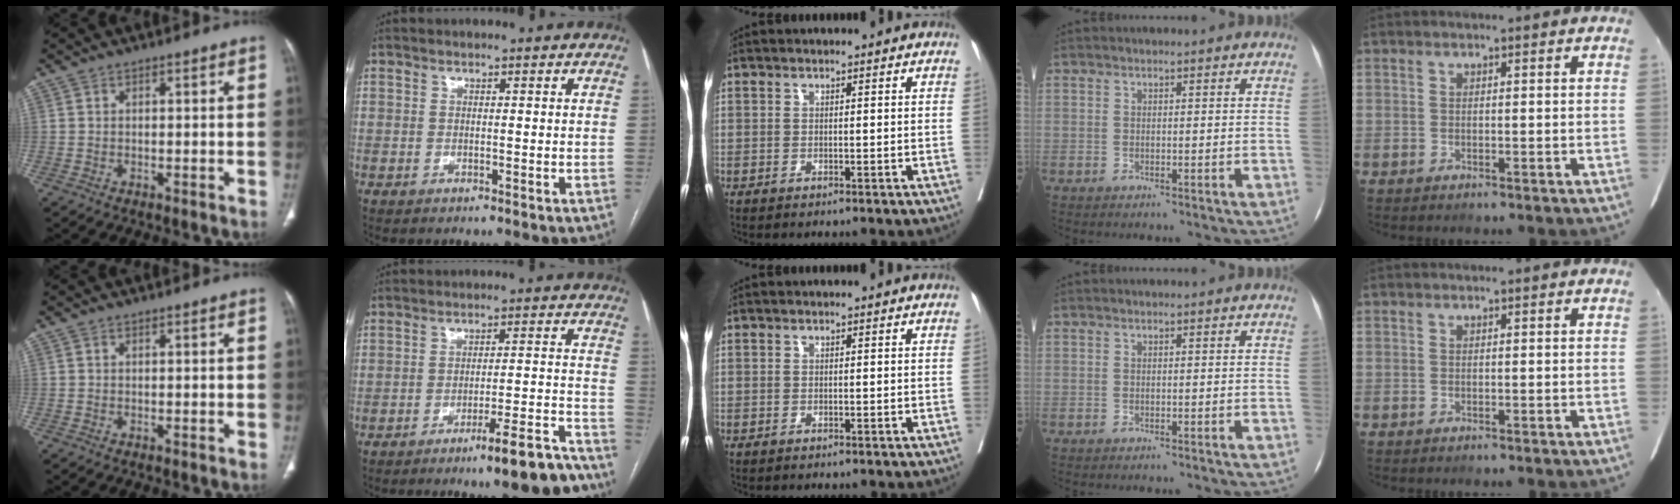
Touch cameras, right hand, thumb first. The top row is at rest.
{"index": {"total": 10.1, "force": [-7.8, 0.8, 6.4], "torque": [-0.070, 0.018, -0.115]}}